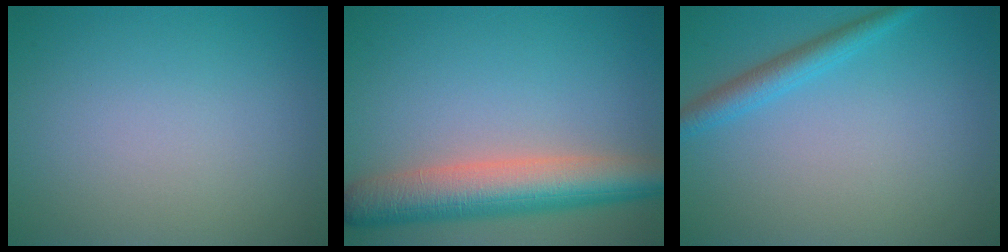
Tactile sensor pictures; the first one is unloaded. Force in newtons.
{"total": 7.5, "press": 7.5, "slide": 0.4}
{"total": 2.5, "press": 2.5, "slide": 0.1}